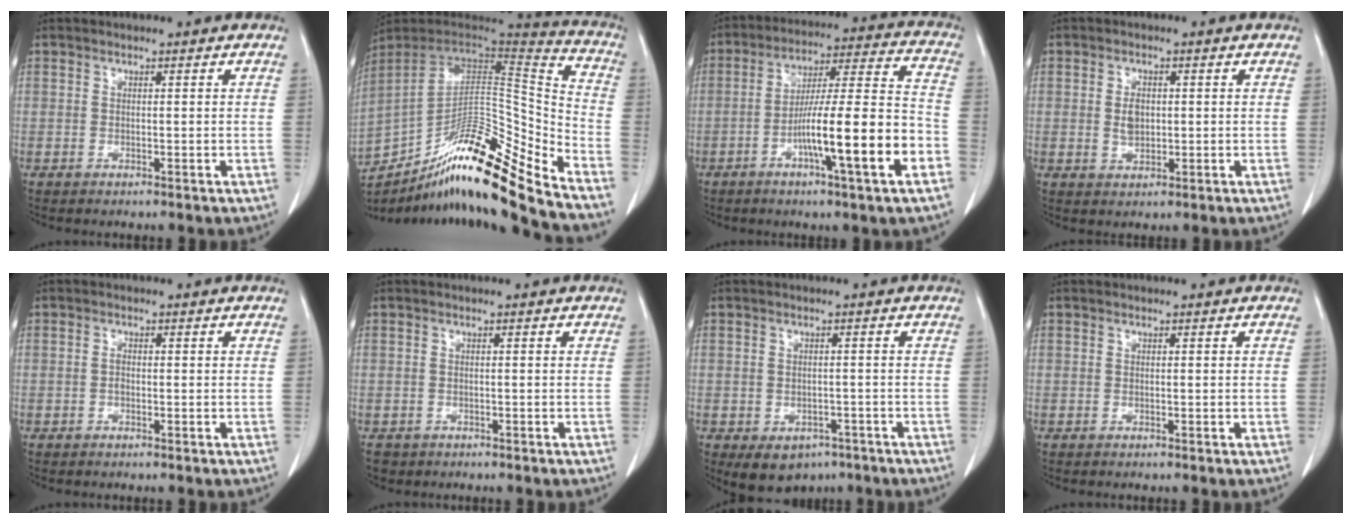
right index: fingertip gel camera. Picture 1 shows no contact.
{"total": 22.3, "force": [-17.6, 0.5, 13.7], "torque": [-0.215, 0.006, -0.303]}
{"total": 16.6, "force": [-6.2, 0.4, 15.4], "torque": [-0.255, 0.002, -0.097]}
{"total": 3.0, "force": [0.0, 1.9, 2.3], "torque": [-0.039, 0.002, 0.007]}
{"total": 0.7, "force": [-0.2, 0.3, 0.6], "torque": [-0.011, 0.002, -0.004]}
{"total": 2.4, "force": [-1.6, 1.8, 0.0], "torque": [-0.001, 0.004, -0.024]}
{"total": 6.0, "force": [-3.6, 4.2, 2.3], "torque": [-0.029, 0.003, -0.040]}
{"total": 0.0}